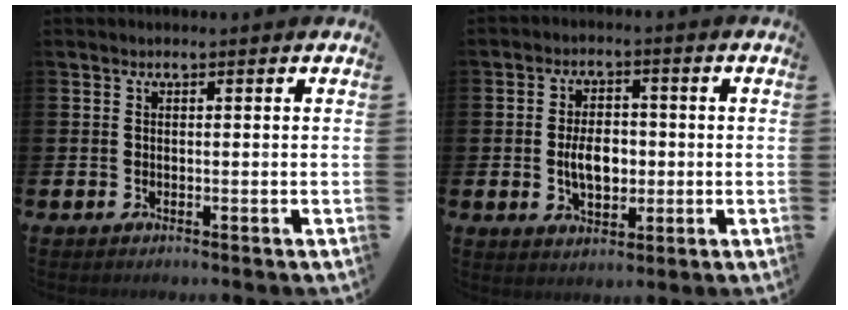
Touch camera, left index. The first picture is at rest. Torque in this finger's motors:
{"motor_torque": [0.81, 0.12, 0.41, 0.18]}